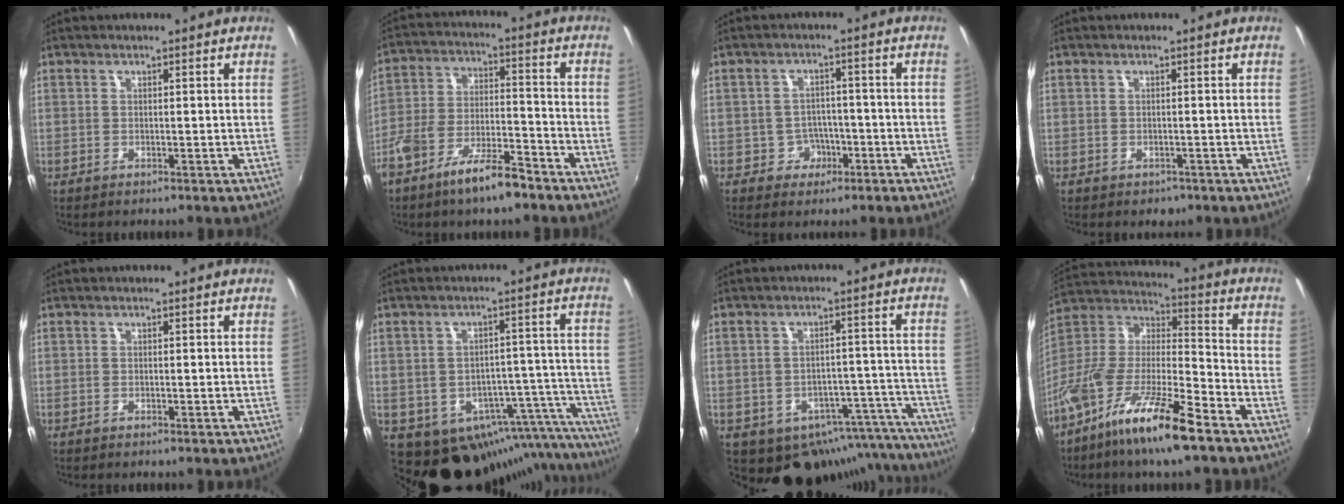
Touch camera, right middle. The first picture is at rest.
{"total": 10.4, "force": [-7.1, 3.1, 6.9], "torque": [-0.135, 0.004, -0.122]}
{"total": 4.3, "force": [-2.1, 3.7, 0.7], "torque": [-0.017, 0.013, -0.025]}
{"total": 1.8, "force": [-1.0, 1.4, 0.6], "torque": [-0.013, -0.006, -0.011]}
{"total": 0.0}
{"total": 21.0, "force": [-13.6, 11.6, 11.0], "torque": [-0.145, 0.005, -0.154]}
{"total": 16.9, "force": [-12.7, 9.2, 6.3], "torque": [-0.091, 0.023, -0.136]}
{"total": 18.4, "force": [-12.0, 3.6, 13.5], "torque": [-0.255, -0.017, -0.229]}